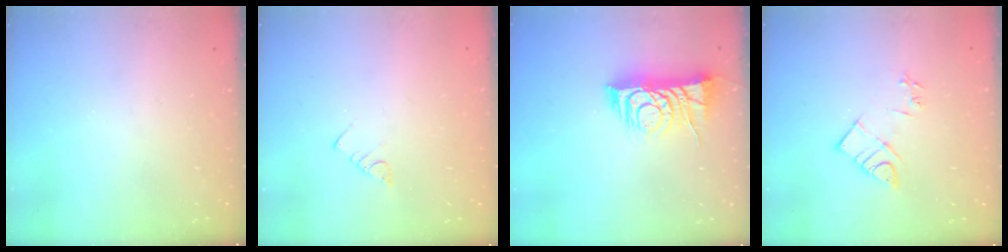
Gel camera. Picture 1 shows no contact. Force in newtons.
{"total": 2.5, "press": 2.5, "slide": 0.5}
{"total": 9.2, "press": 9.2, "slide": 0.7}
{"total": 7.5, "press": 7.5, "slide": 0.5}